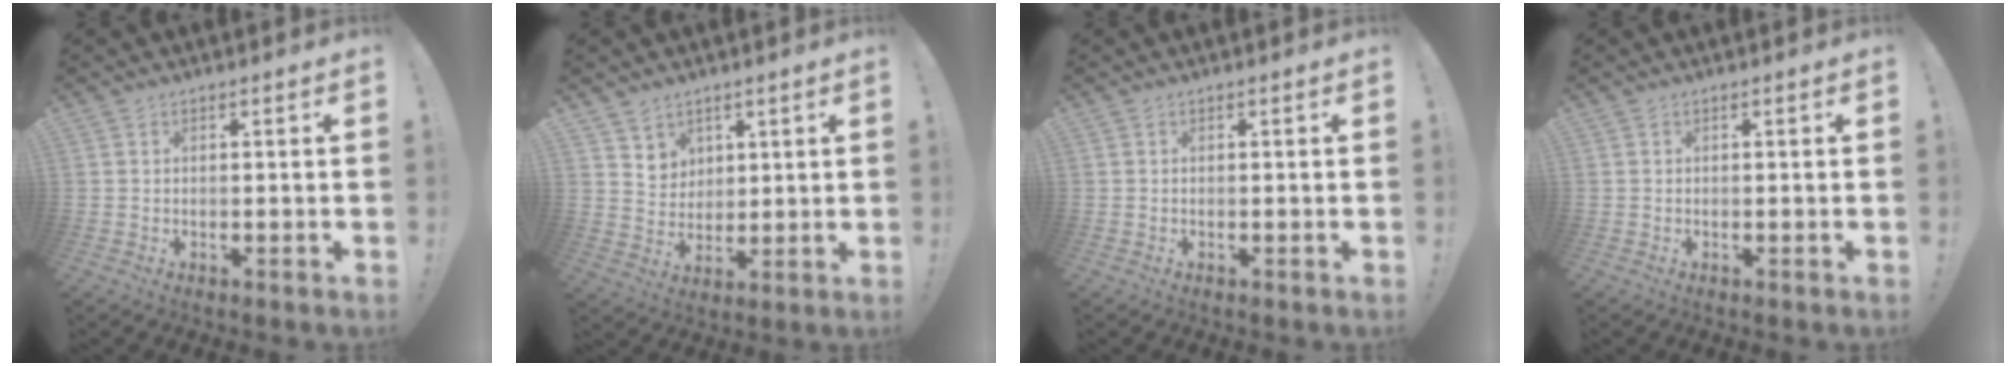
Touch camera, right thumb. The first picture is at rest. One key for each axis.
{"total": 6.4, "fx": 4.4, "fy": 4.6, "fz": 0.5, "tx": -0.001, "ty": -0.039, "tz": 0.085}
{"total": 0.0}
{"total": 0.0}